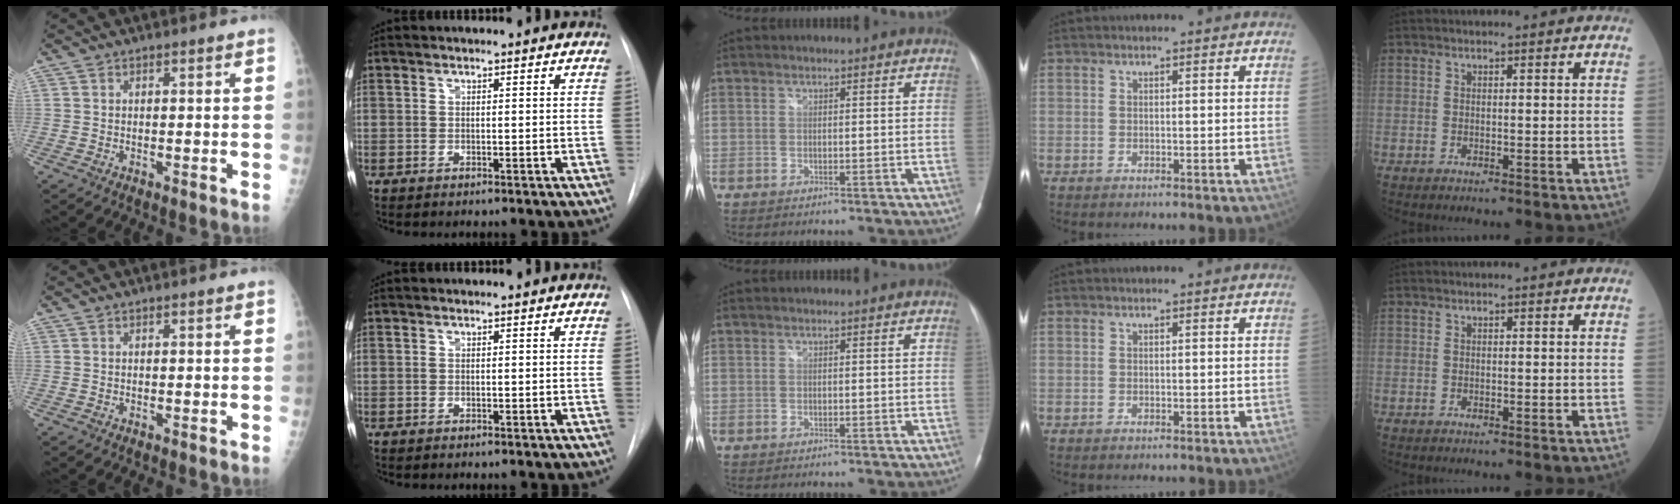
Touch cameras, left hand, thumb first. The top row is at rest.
{}